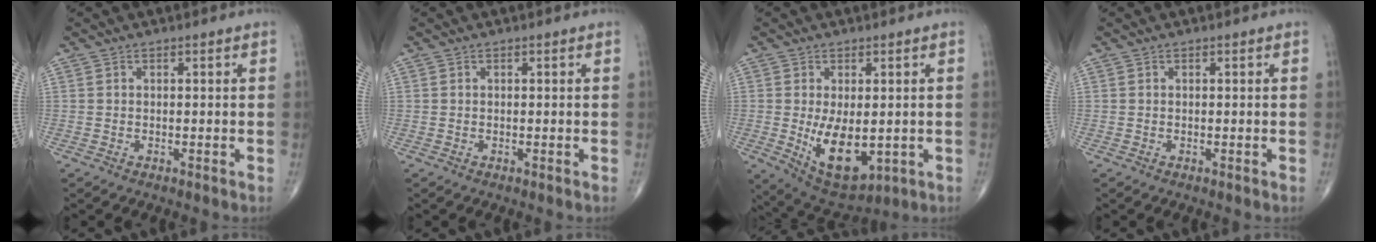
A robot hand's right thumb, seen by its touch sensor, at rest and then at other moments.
{"total": 0.0}
{"total": 11.1, "force": [-1.4, 5.9, 9.3], "torque": [-0.136, -0.019, -0.001]}
{"total": 0.0}